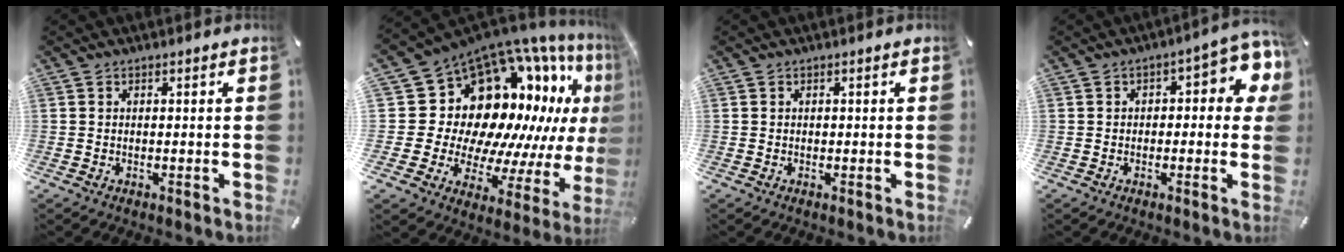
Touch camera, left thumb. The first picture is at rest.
{"total": 20.8, "force": [9.5, 14.3, 11.7], "torque": [-0.156, -0.138, 0.202]}
{"total": 0.0}
{"total": 7.9, "force": [1.3, 4.2, 6.7], "torque": [-0.083, -0.004, 0.017]}